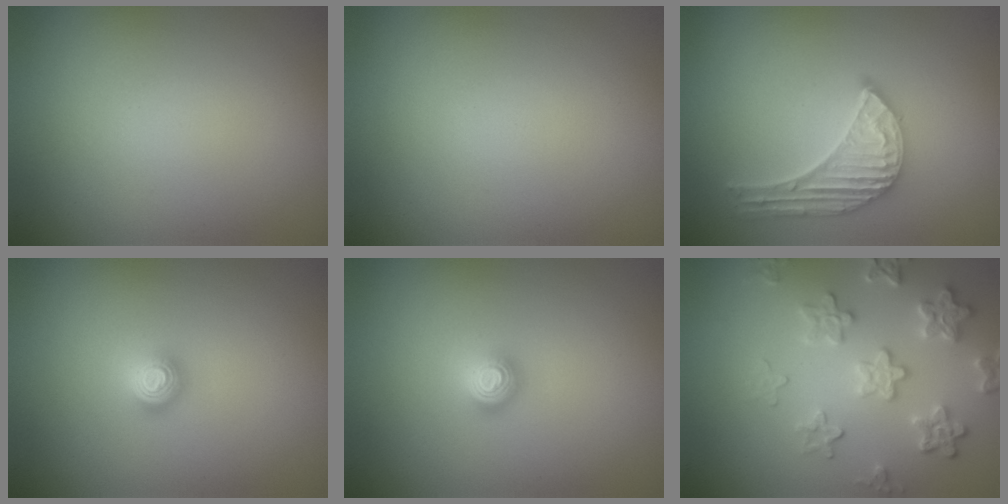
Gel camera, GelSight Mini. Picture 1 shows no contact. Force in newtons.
{"total": 0.0}
{"total": 5.1, "press": 4.0, "slide": 3.2}
{"total": 2.0, "press": 1.5, "slide": 1.3}
{"total": 2.0, "press": 1.5, "slide": 1.3}
{"total": 4.8, "press": 4.0, "slide": 2.6}